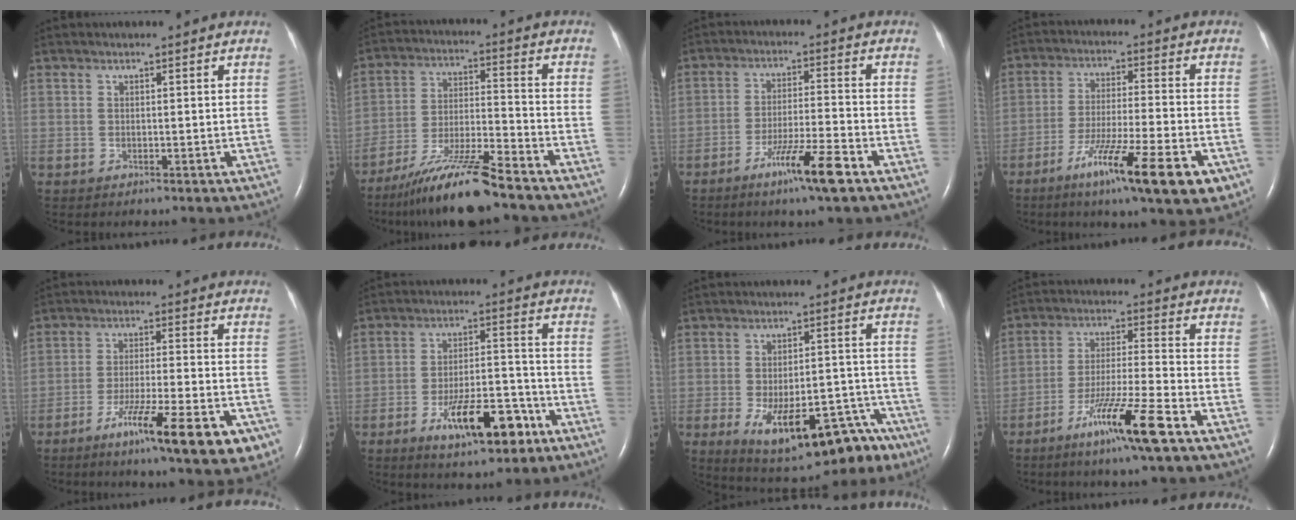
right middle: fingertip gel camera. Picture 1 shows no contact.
{"total": 13.1, "force": [-10.4, 0.3, 7.9], "torque": [-0.145, -0.017, -0.184]}
{"total": 8.4, "force": [-5.2, -0.4, 6.6], "torque": [-0.119, -0.016, -0.092]}
{"total": 15.2, "force": [-8.0, 1.1, 12.9], "torque": [-0.197, -0.028, -0.126]}
{"total": 13.8, "force": [-7.5, 1.6, 11.4], "torque": [-0.154, -0.017, -0.111]}
{"total": 11.3, "force": [-6.2, 3.4, 8.8], "torque": [-0.148, 0.007, -0.095]}
{"total": 18.4, "force": [-11.1, 7.3, 12.8], "torque": [-0.141, 0.019, -0.151]}
{"total": 11.3, "force": [-6.8, -0.6, 9.0], "torque": [-0.169, -0.025, -0.125]}